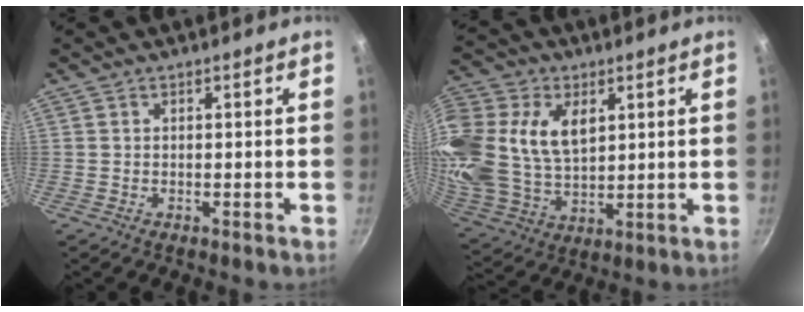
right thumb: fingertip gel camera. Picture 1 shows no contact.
{"total": 23.7, "force": [7.0, 16.2, 15.8], "torque": [-0.361, 0.004, 0.137]}